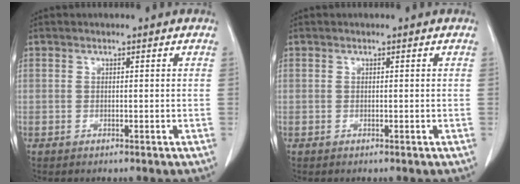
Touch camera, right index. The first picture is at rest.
{"total": 0.0}